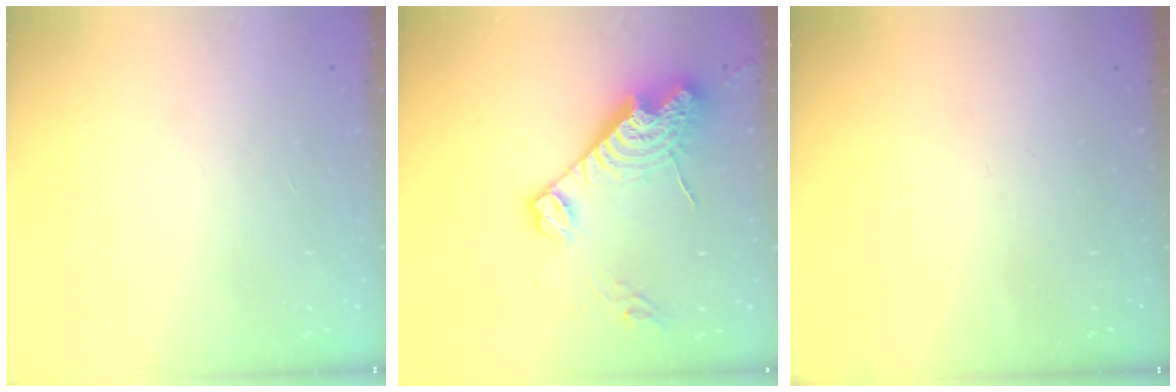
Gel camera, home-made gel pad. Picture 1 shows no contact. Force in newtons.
{"total": 16.4, "press": 16.3, "slide": 1.5}
{"total": 0.0}